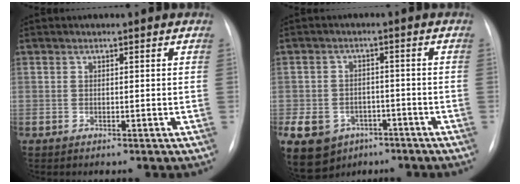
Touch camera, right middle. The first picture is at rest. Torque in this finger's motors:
{"motor_torque": [0.61, -0.52, 0.14, 0.03]}